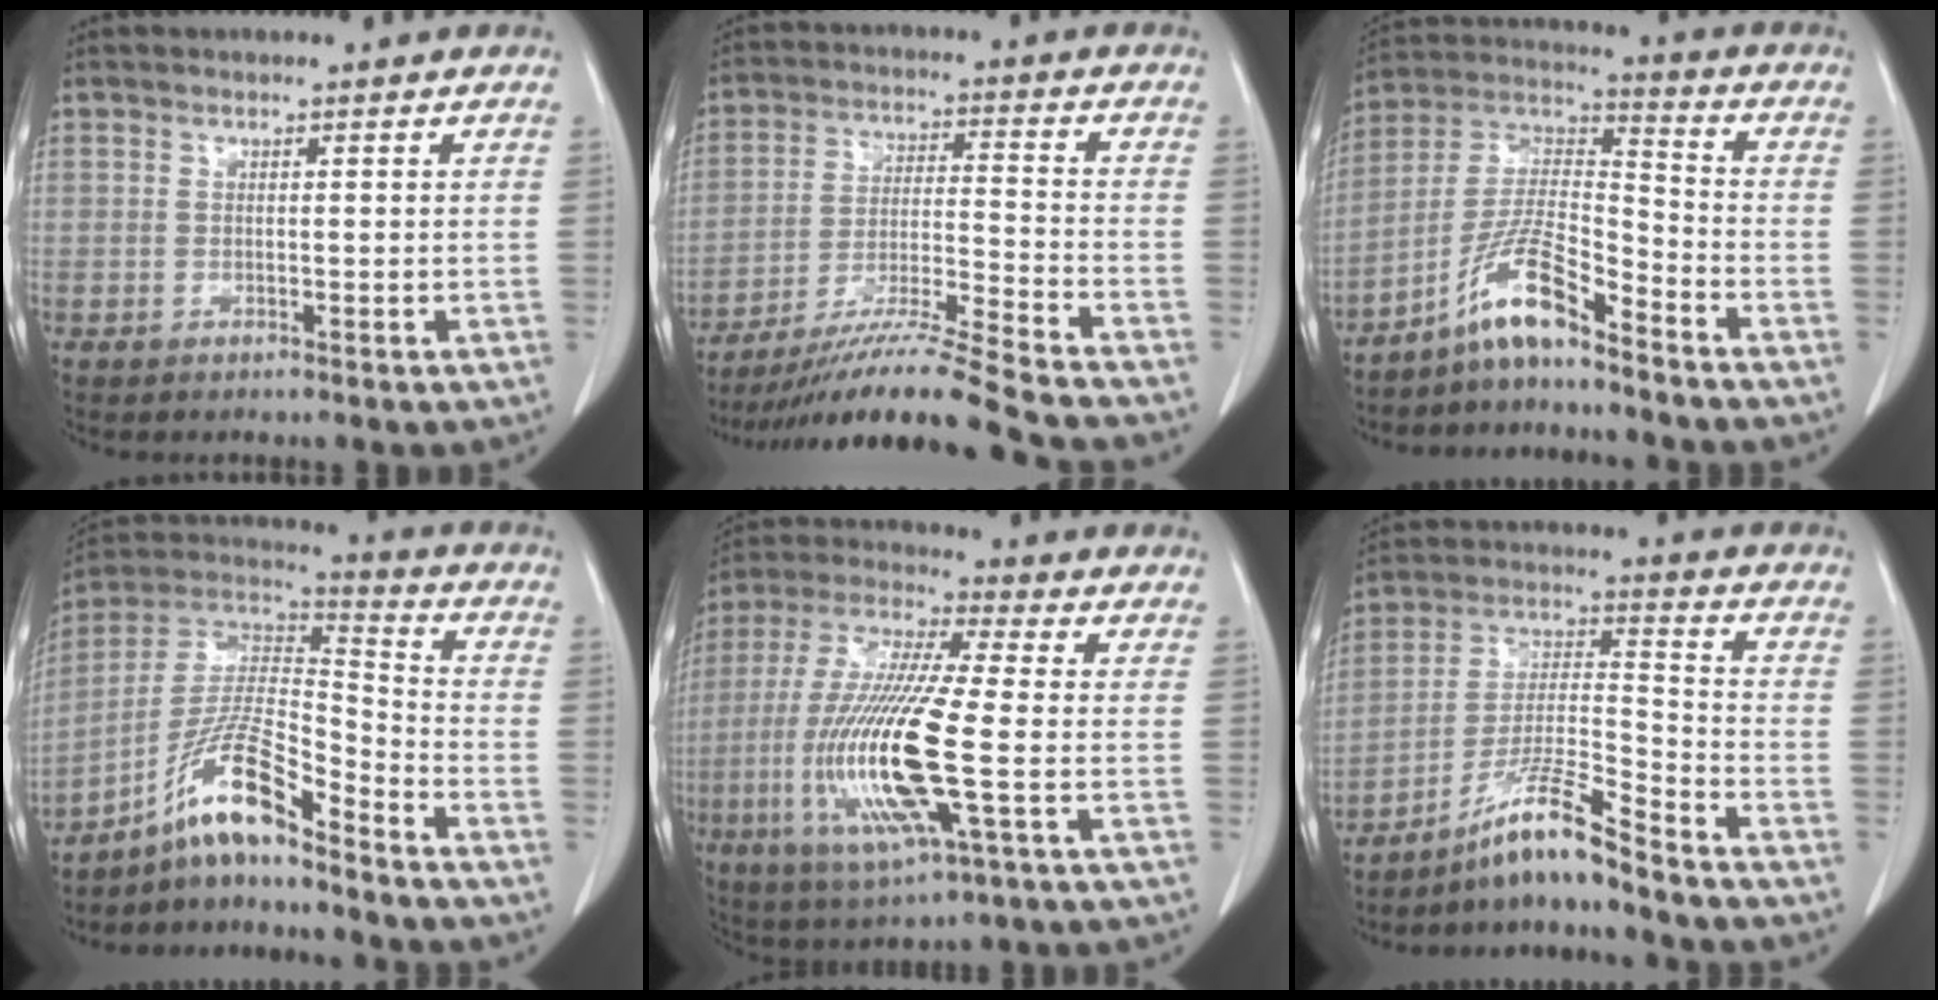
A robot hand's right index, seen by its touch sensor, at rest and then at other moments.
{"total": 16.2, "force": [-14.2, -2.3, 7.4], "torque": [-0.135, -0.019, -0.244]}
{"total": 10.0, "force": [-7.4, 1.3, 6.6], "torque": [-0.143, 0.012, -0.144]}
{"total": 11.8, "force": [-8.6, 1.1, 8.0], "torque": [-0.157, 0.020, -0.159]}
{"total": 18.0, "force": [-3.6, 1.8, 17.6], "torque": [-0.373, -0.016, -0.065]}
{"total": 10.1, "force": [-8.2, -0.4, 5.9], "torque": [-0.119, -0.006, -0.152]}